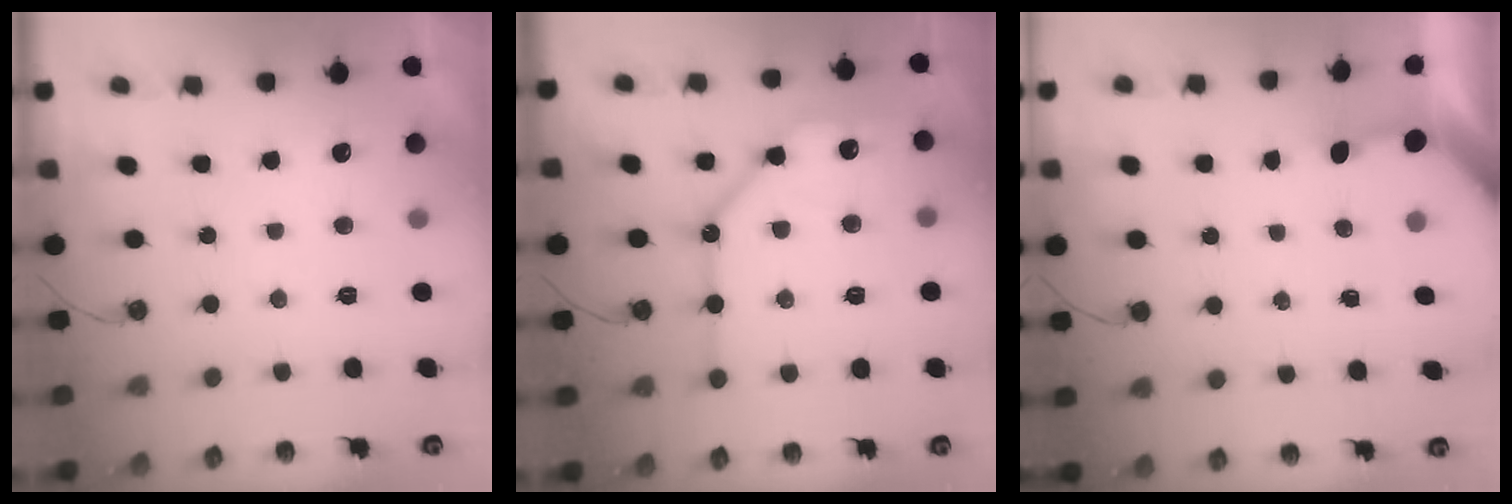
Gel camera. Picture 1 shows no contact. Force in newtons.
{"total": 14.2, "press": 14.1, "slide": 1.8}
{"total": 2.8, "press": 2.8, "slide": 0.3}